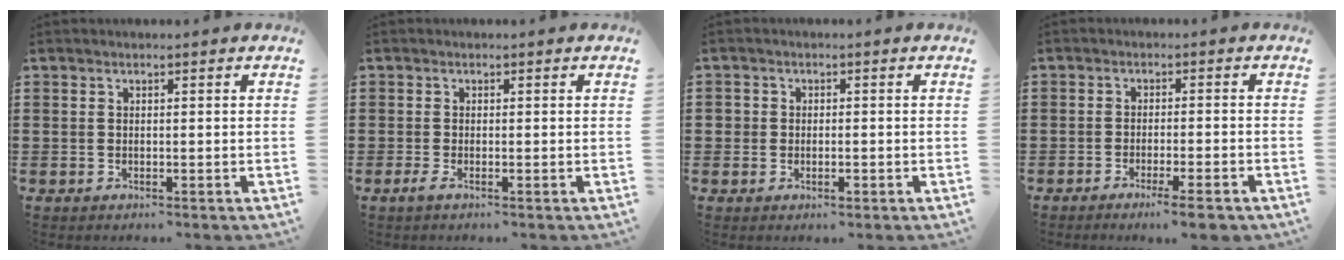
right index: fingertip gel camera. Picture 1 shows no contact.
{"total": 1.1, "force": [-0.4, 0.1, 1.0], "torque": [-0.026, -0.007, -0.010]}
{"total": 1.4, "force": [-0.5, 1.1, 0.7], "torque": [-0.016, 0.001, -0.011]}
{"total": 4.1, "force": [-3.0, 0.0, 2.7], "torque": [-0.043, -0.009, -0.054]}